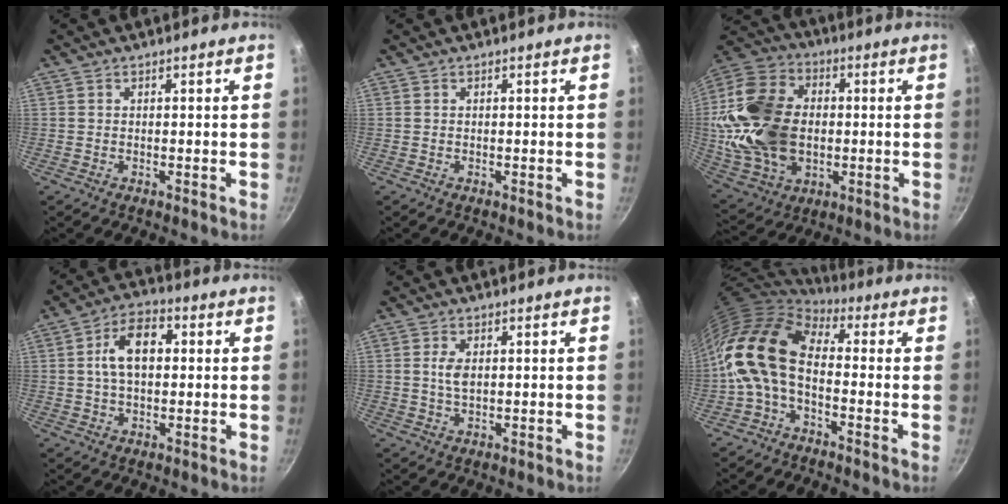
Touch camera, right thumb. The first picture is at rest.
{"total": 0.0}
{"total": 23.5, "force": [0.0, 16.6, 16.6], "torque": [-0.311, 0.020, 0.008]}
{"total": 9.8, "force": [1.3, 6.0, 7.6], "torque": [-0.109, 0.020, 0.013]}
{"total": 3.2, "force": [0.6, 1.7, 2.6], "torque": [-0.048, -0.001, 0.012]}
{"total": 12.9, "force": [-1.7, 7.7, 10.3], "torque": [-0.182, 0.030, -0.050]}